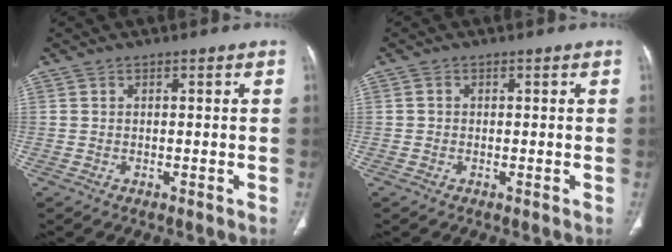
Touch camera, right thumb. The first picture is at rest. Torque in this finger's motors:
{"motor_torque": [-0.64, -0.07, -0.10, 0.10, 0.04]}